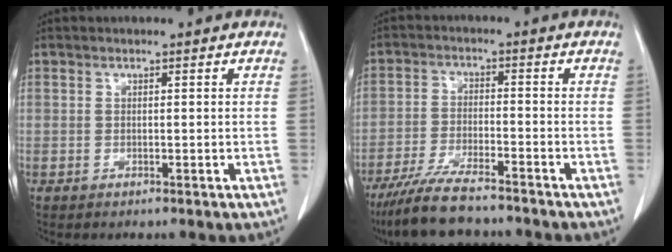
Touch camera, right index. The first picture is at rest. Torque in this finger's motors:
{"motor_torque": [0.71, -0.66, 0.26, 0.09]}